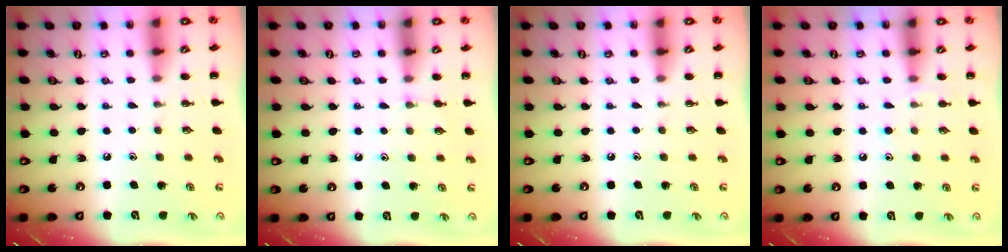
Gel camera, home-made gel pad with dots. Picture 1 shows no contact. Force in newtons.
{"total": 3.4, "press": 3.2, "slide": 1.3}
{"total": 0.0}
{"total": 6.3, "press": 6.0, "slide": 1.9}